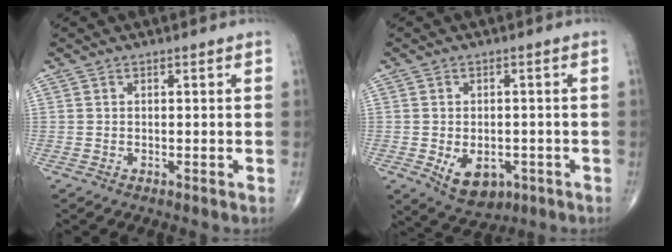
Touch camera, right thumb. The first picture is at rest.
{"total": 7.8, "force": [-2.5, 5.2, 5.3], "torque": [-0.062, 0.004, -0.023]}